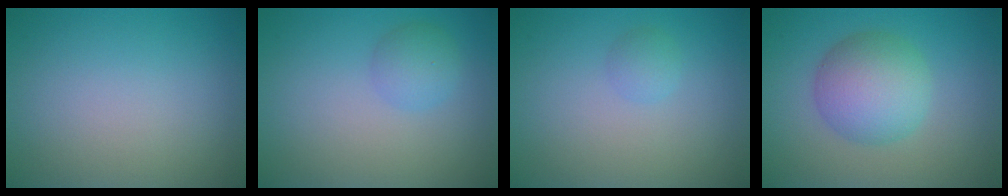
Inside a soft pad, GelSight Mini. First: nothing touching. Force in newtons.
{"total": 2.0, "press": 2.0, "slide": 0.1}
{"total": 1.1, "press": 1.1, "slide": 0.0}
{"total": 5.6, "press": 5.6, "slide": 0.1}